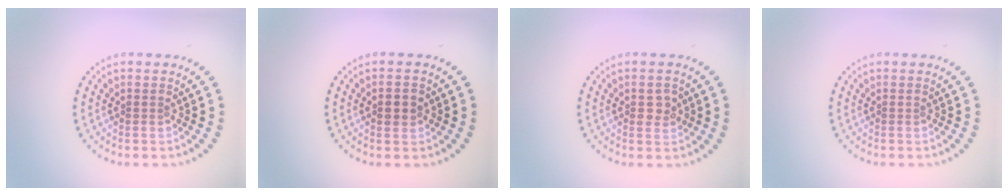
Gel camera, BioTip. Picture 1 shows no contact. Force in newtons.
{"total": 1.7, "press": 1.7, "slide": 0.3}
{"total": 1.6, "press": 1.5, "slide": 0.3}
{"total": 0.0}